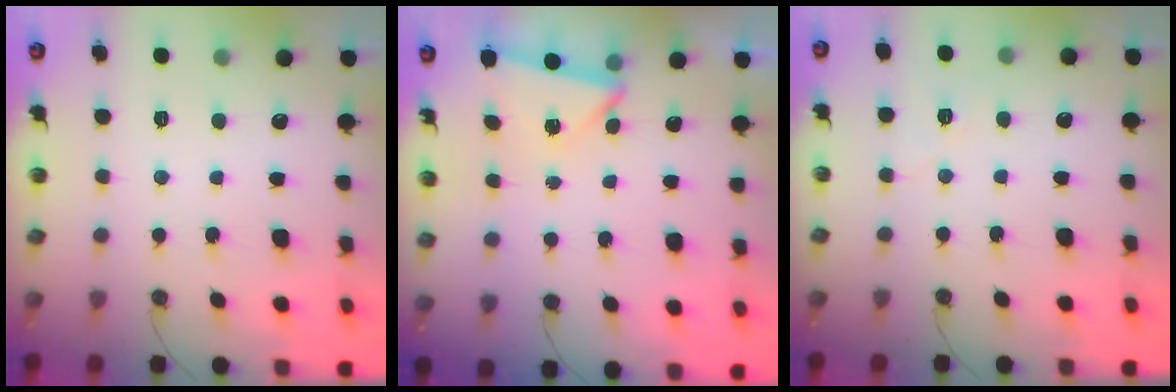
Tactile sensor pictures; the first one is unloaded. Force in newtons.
{"total": 2.7, "press": 0.8, "slide": 2.6}
{"total": 6.5, "press": 6.0, "slide": 2.4}